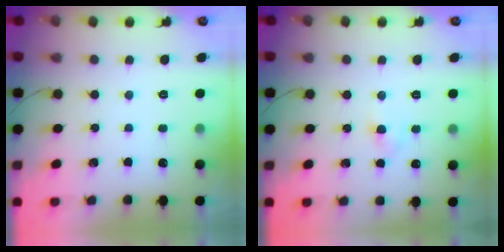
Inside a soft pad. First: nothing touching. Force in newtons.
{"total": 3.8, "press": 3.7, "slide": 1.1}